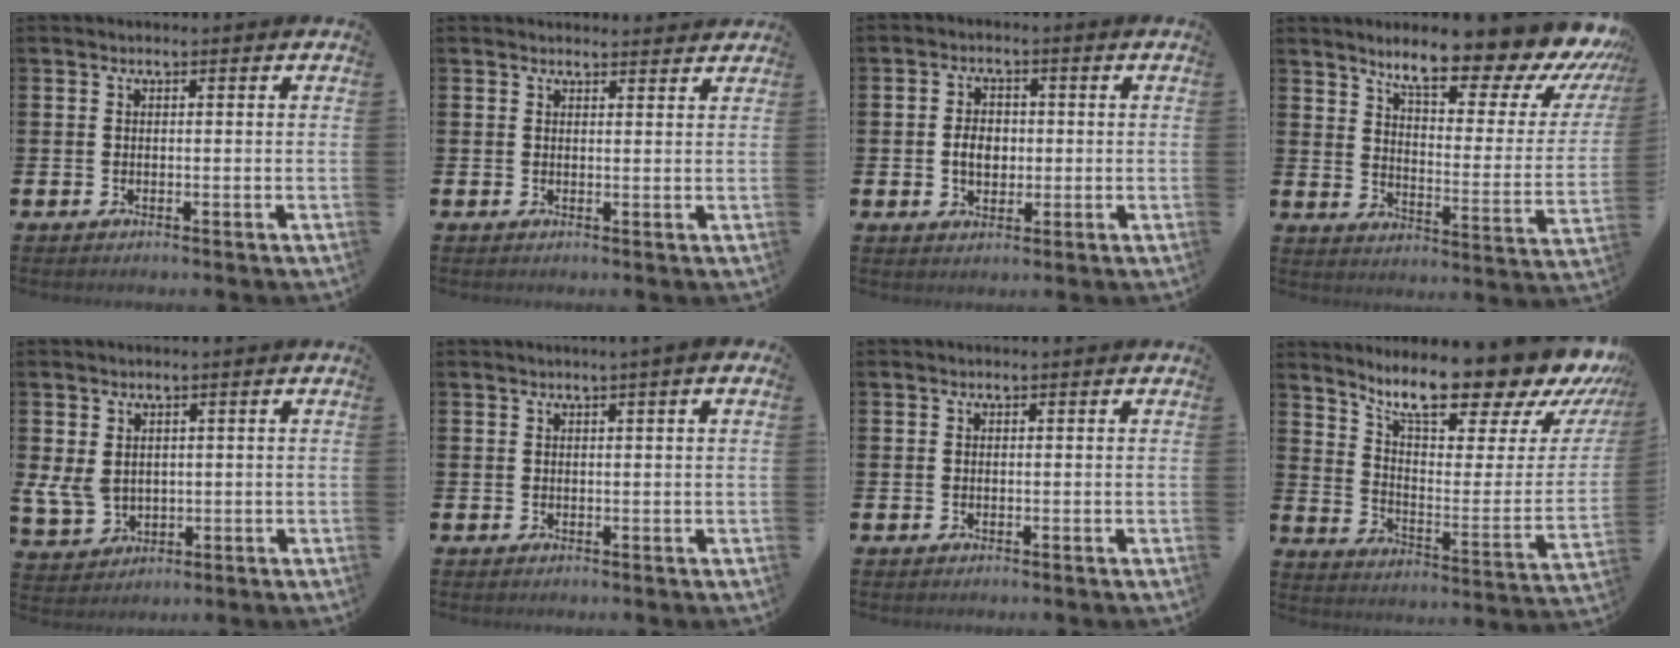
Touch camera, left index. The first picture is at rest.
{"total": 1.8, "force": [1.8, 0.1, -0.1], "torque": [0.012, -0.012, 0.030]}
{"total": 3.6, "force": [-0.2, 2.8, 2.3], "torque": [-0.033, 0.004, -0.010]}
{"total": 12.1, "force": [9.9, 3.3, 6.1], "torque": [-0.107, -0.076, 0.158]}
{"total": 3.9, "force": [1.4, 3.2, 1.8], "torque": [-0.038, 0.001, 0.026]}
{"total": 1.1, "force": [0.6, -0.3, 0.8], "torque": [-0.008, -0.003, 0.009]}
{"total": 0.0}
{"total": 12.8, "force": [11.3, 2.9, 5.1], "torque": [-0.098, -0.098, 0.184]}